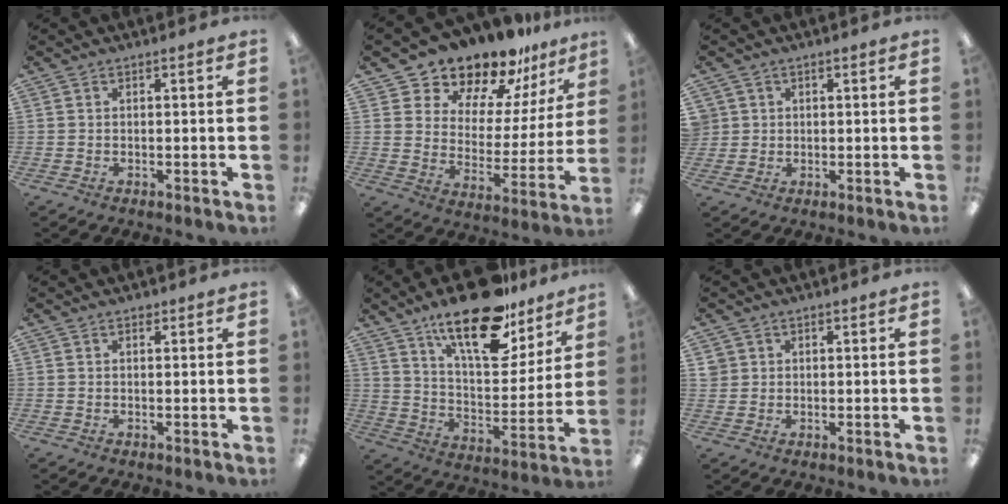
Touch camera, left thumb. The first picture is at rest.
{"total": 13.2, "force": [12.1, 5.0, 2.2], "torque": [-0.056, -0.103, 0.223]}
{"total": 2.7, "force": [0.8, 2.6, -0.3], "torque": [0.005, 0.002, 0.012]}
{"total": 0.9, "force": [0.7, 0.4, 0.4], "torque": [-0.001, -0.002, 0.010]}
{"total": 21.5, "force": [15.1, 8.5, 12.7], "torque": [-0.202, -0.090, 0.257]}
{"total": 2.2, "force": [0.8, 2.0, 0.2], "torque": [-0.007, 0.004, 0.015]}